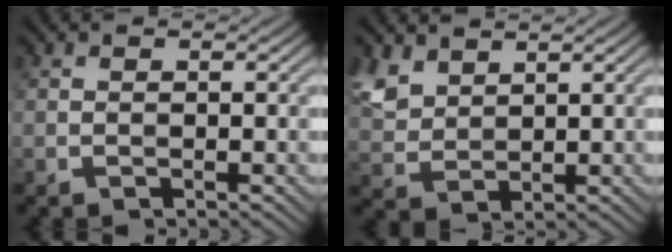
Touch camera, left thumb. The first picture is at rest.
{"total": 5.3, "force": [3.4, 3.1, 2.7], "torque": [-0.079, 0.004, 0.075]}